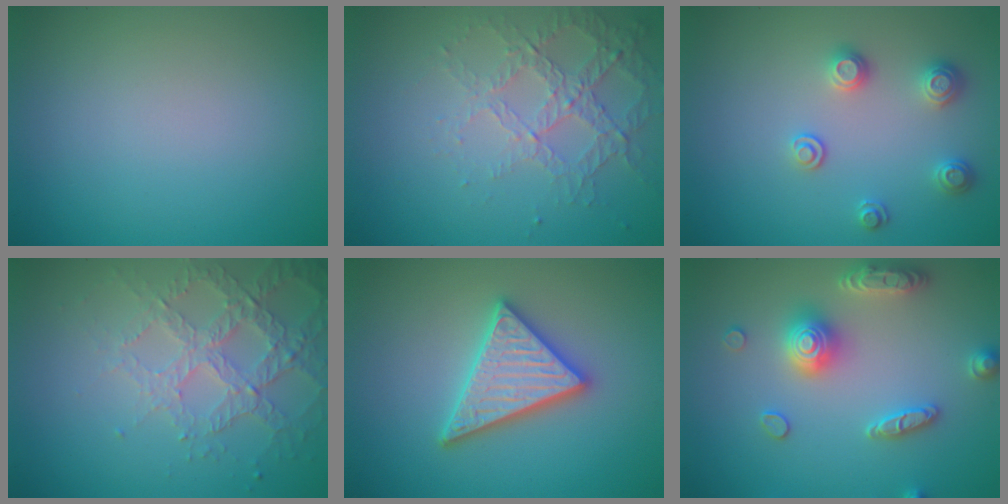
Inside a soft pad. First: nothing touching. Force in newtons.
{"total": 4.2, "press": 2.9, "slide": 3.1}
{"total": 2.4, "press": 2.4, "slide": 0.4}
{"total": 3.7, "press": 3.6, "slide": 0.5}
{"total": 4.9, "press": 4.9, "slide": 0.7}
{"total": 4.1, "press": 4.0, "slide": 0.8}